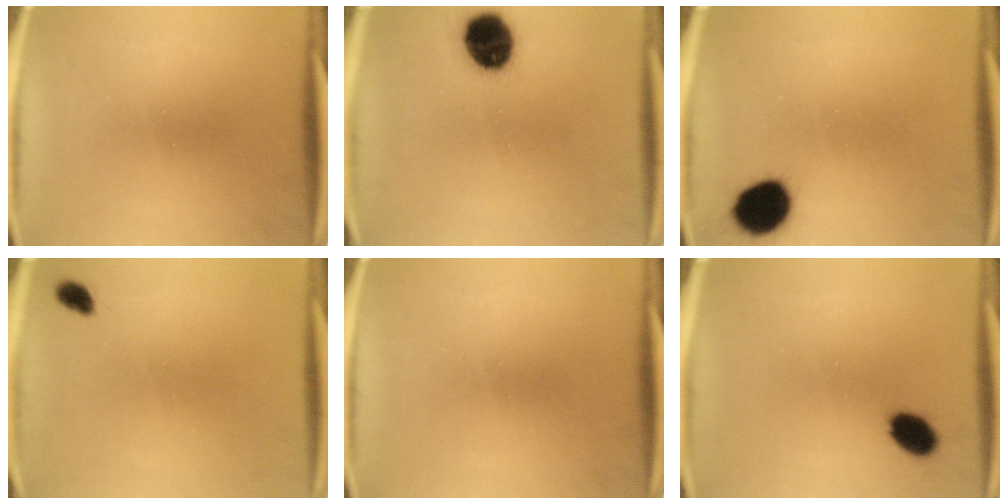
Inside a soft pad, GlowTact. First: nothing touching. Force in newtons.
{"total": 11.6}
{"total": 11.1}
{"total": 1.8}
{"total": 0.0}
{"total": 5.5}